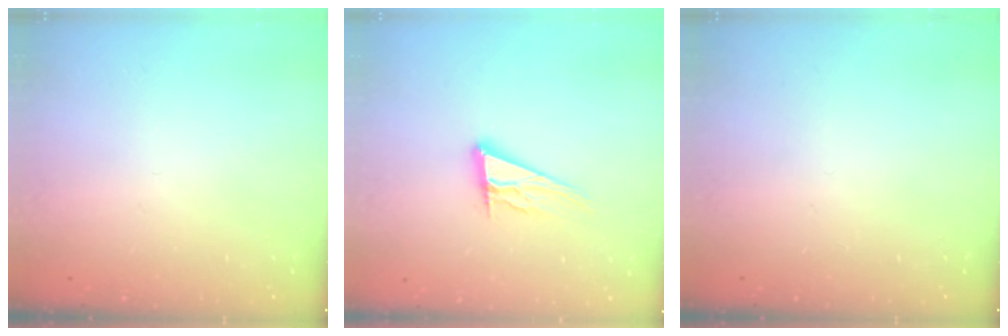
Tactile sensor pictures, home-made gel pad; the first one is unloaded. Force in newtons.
{"total": 13.0, "press": 12.7, "slide": 2.8}
{"total": 0.0}